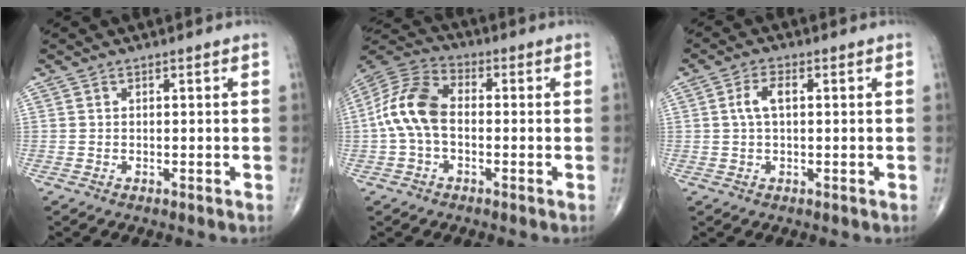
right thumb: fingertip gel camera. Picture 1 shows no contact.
{"total": 11.3, "force": [-0.8, 6.9, 8.9], "torque": [-0.182, 0.033, -0.027]}
{"total": 3.8, "force": [0.6, 1.8, 3.3], "torque": [-0.073, 0.010, 0.009]}